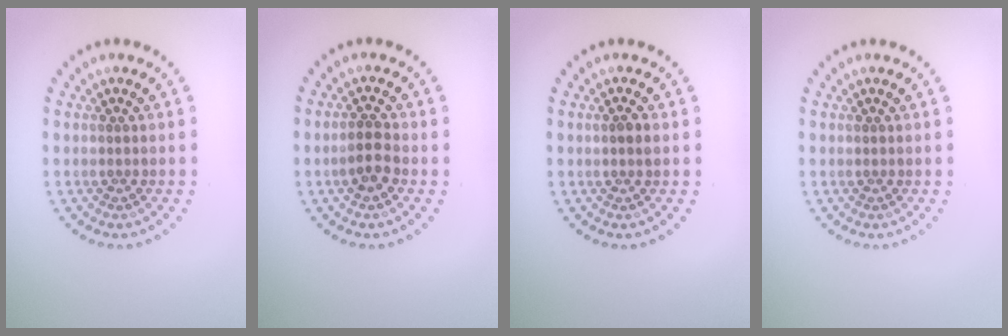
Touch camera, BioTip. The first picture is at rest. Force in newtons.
{"total": 2.1, "press": 2.0, "slide": 0.6}
{"total": 1.2, "press": 1.1, "slide": 0.4}
{"total": 0.0}